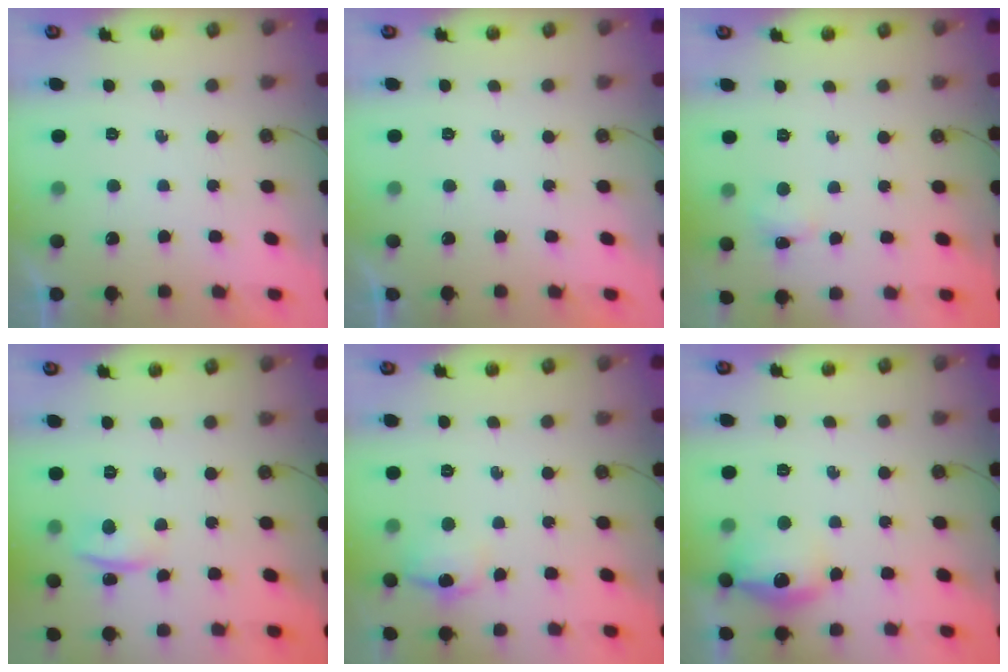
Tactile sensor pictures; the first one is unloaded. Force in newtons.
{"total": 0.0}
{"total": 2.4, "press": 2.3, "slide": 0.5}
{"total": 1.4, "press": 1.2, "slide": 0.7}
{"total": 9.0, "press": 9.0, "slide": 0.7}
{"total": 13.7, "press": 13.6, "slide": 1.0}